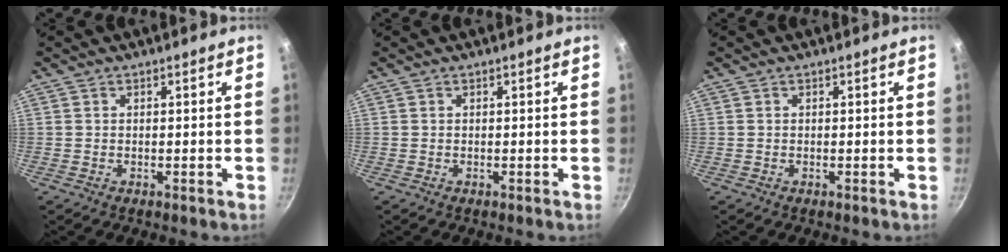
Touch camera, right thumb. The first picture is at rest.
{"total": 0.0}
{"total": 0.0}